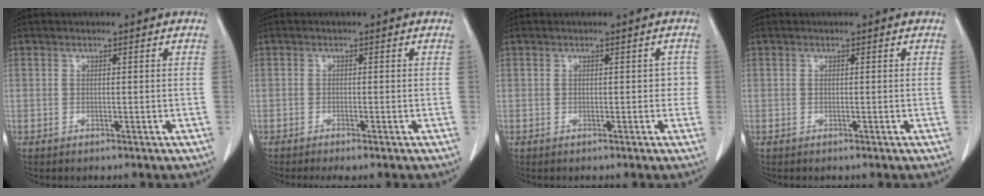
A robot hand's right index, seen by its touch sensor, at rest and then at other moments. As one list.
[{"total": 2.6, "force": [-2.1, 0.0, 1.5], "torque": [-0.022, -0.006, -0.030]}, {"total": 1.6, "force": [0.0, 1.1, 1.1], "torque": [-0.001, 0.016, -0.002]}, {"total": 0.0}]